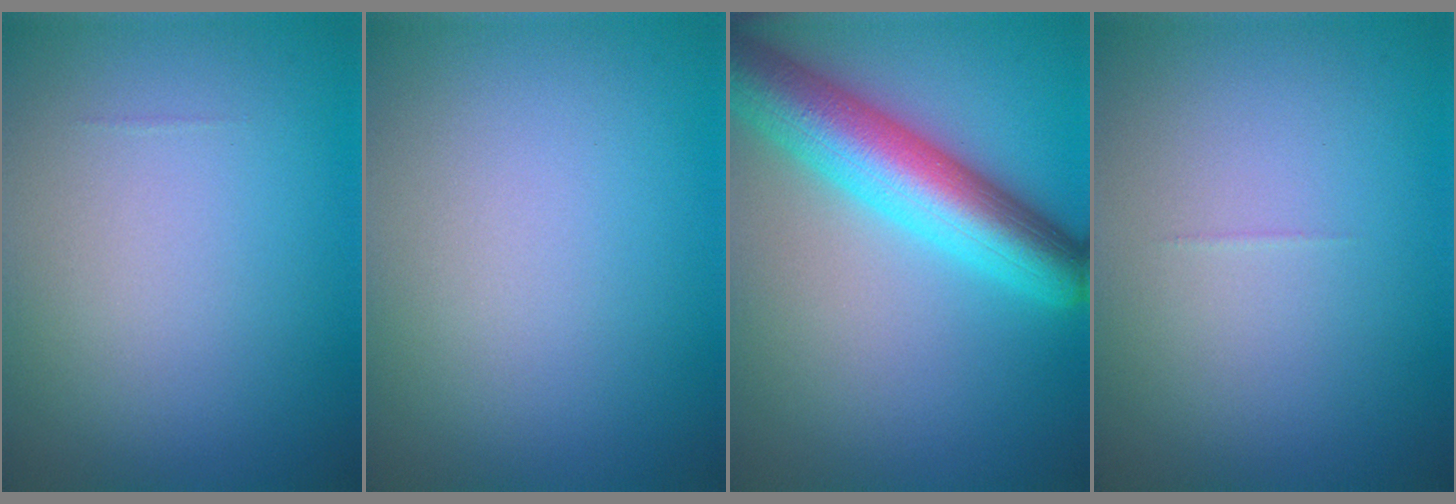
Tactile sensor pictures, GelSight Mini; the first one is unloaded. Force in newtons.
{"total": 0.0}
{"total": 9.0, "press": 9.0, "slide": 0.3}
{"total": 0.0}